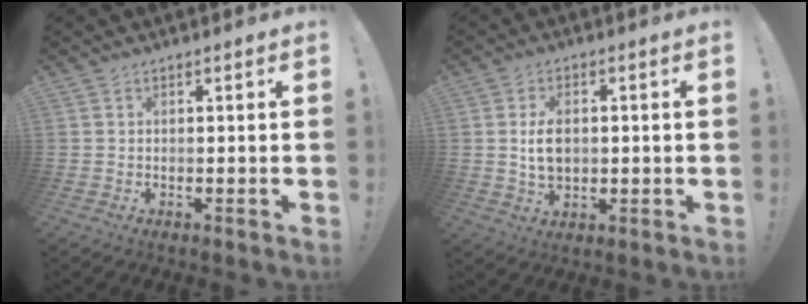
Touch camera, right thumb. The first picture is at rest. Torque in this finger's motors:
{"motor_torque": [0.01, 0.22, -0.13, 0.18, 0.19]}